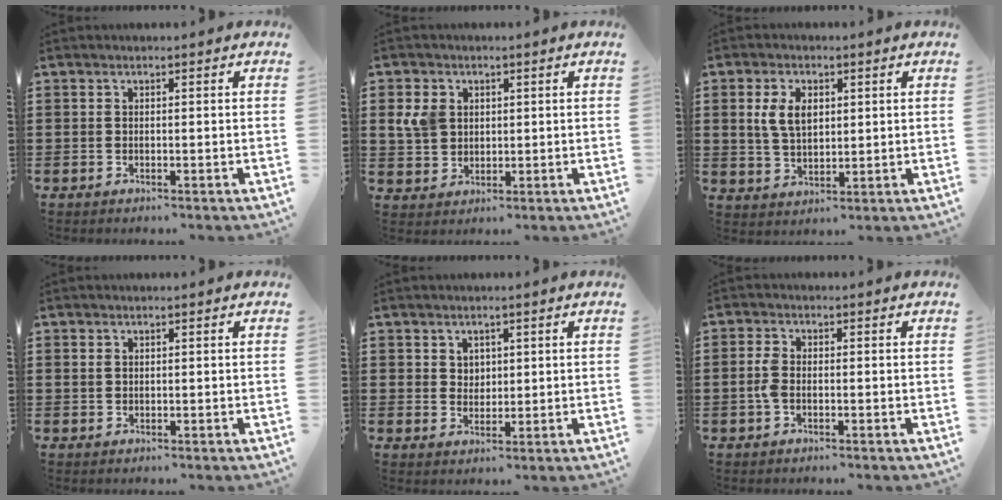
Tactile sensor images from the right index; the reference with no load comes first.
{"total": 4.8, "force": [1.1, 4.1, 2.4], "torque": [-0.077, 0.009, 0.016]}
{"total": 5.4, "force": [1.4, 3.3, 4.0], "torque": [-0.096, 0.010, 0.021]}
{"total": 0.7, "force": [0.3, 0.6, 0.3], "torque": [-0.007, 0.003, 0.007]}
{"total": 2.4, "force": [1.3, 1.9, 0.4], "torque": [-0.015, 0.010, 0.023]}
{"total": 2.7, "force": [-0.6, 1.5, 2.2], "torque": [-0.066, -0.006, -0.018]}